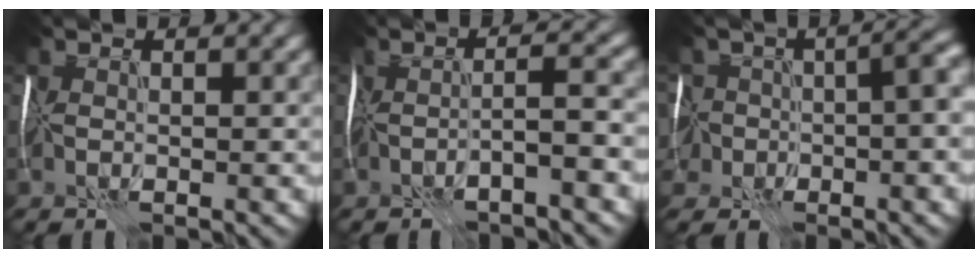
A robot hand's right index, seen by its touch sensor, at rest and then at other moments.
{"total": 4.2, "force": [-2.0, 0.8, 3.6], "torque": [-0.047, 0.013, -0.035]}
{"total": 9.9, "force": [-2.3, 6.5, 7.1], "torque": [-0.100, -0.004, -0.033]}